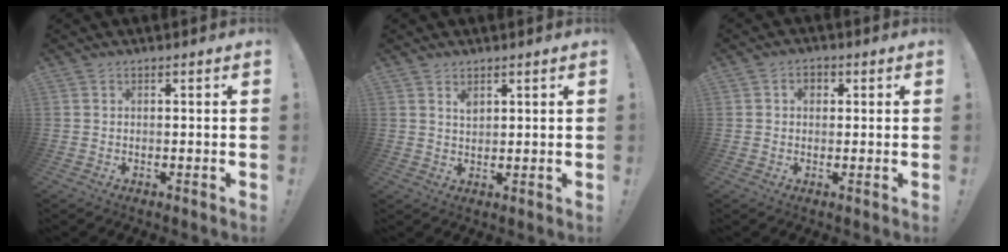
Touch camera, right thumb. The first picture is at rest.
{"total": 2.3, "force": [1.5, 1.2, 1.3], "torque": [-0.004, -0.013, 0.023]}
{"total": 2.8, "force": [0.6, 2.3, 1.5], "torque": [-0.019, 0.002, 0.009]}